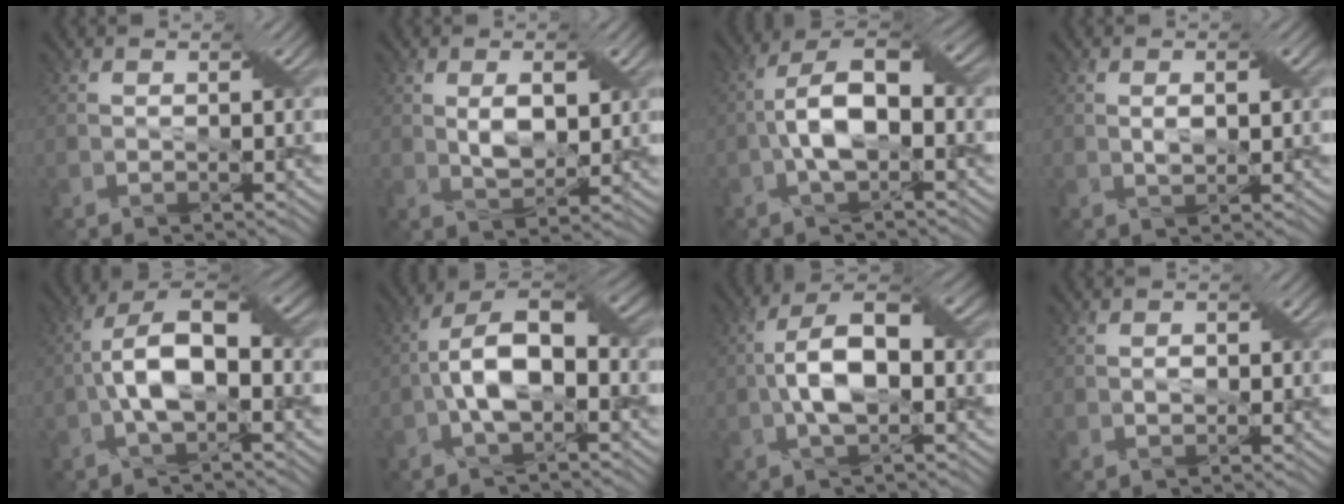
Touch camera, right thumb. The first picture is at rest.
{"total": 3.4, "force": [1.5, 1.4, 2.8], "torque": [-0.053, -0.003, 0.031]}
{"total": 7.9, "force": [-1.0, 3.6, 7.0], "torque": [-0.135, 0.014, -0.019]}
{"total": 1.2, "force": [0.7, 0.2, 1.0], "torque": [-0.016, 0.002, 0.014]}
{"total": 8.5, "force": [-1.1, 3.7, 7.5], "torque": [-0.143, 0.014, -0.022]}
{"total": 8.7, "force": [-1.2, 4.3, 7.5], "torque": [-0.139, 0.013, -0.025]}
{"total": 7.7, "force": [-0.6, 3.4, 6.9], "torque": [-0.135, 0.012, -0.012]}
{"total": 1.0, "force": [0.0, 0.9, 0.5], "torque": [-0.006, -0.001, 0.002]}